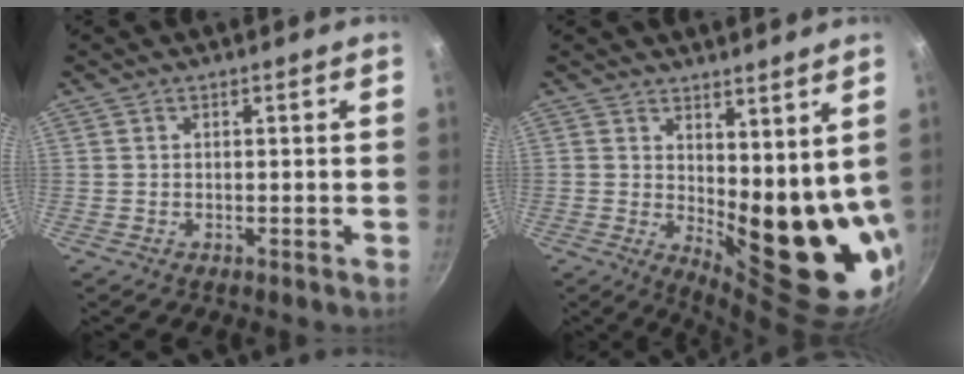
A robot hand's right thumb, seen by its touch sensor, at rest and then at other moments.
{"total": 15.6, "force": [4.4, 7.3, 13.1], "torque": [-0.134, -0.053, 0.084]}